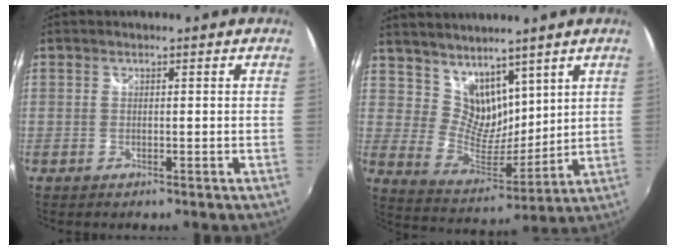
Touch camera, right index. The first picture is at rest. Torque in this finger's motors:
{"motor_torque": [0.13, 0.22, 0.02, 0.00]}